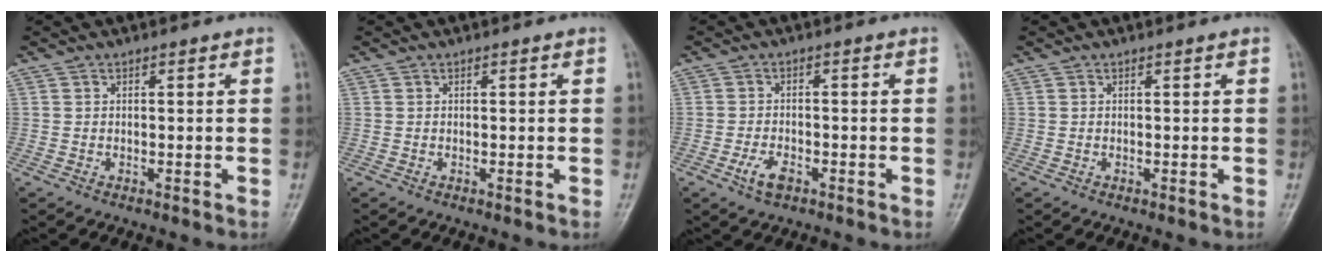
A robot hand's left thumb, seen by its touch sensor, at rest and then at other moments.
{"total": 0.0}
{"total": 4.0, "force": [-2.1, 2.1, 2.7], "torque": [-0.053, 0.010, -0.038]}
{"total": 0.0}